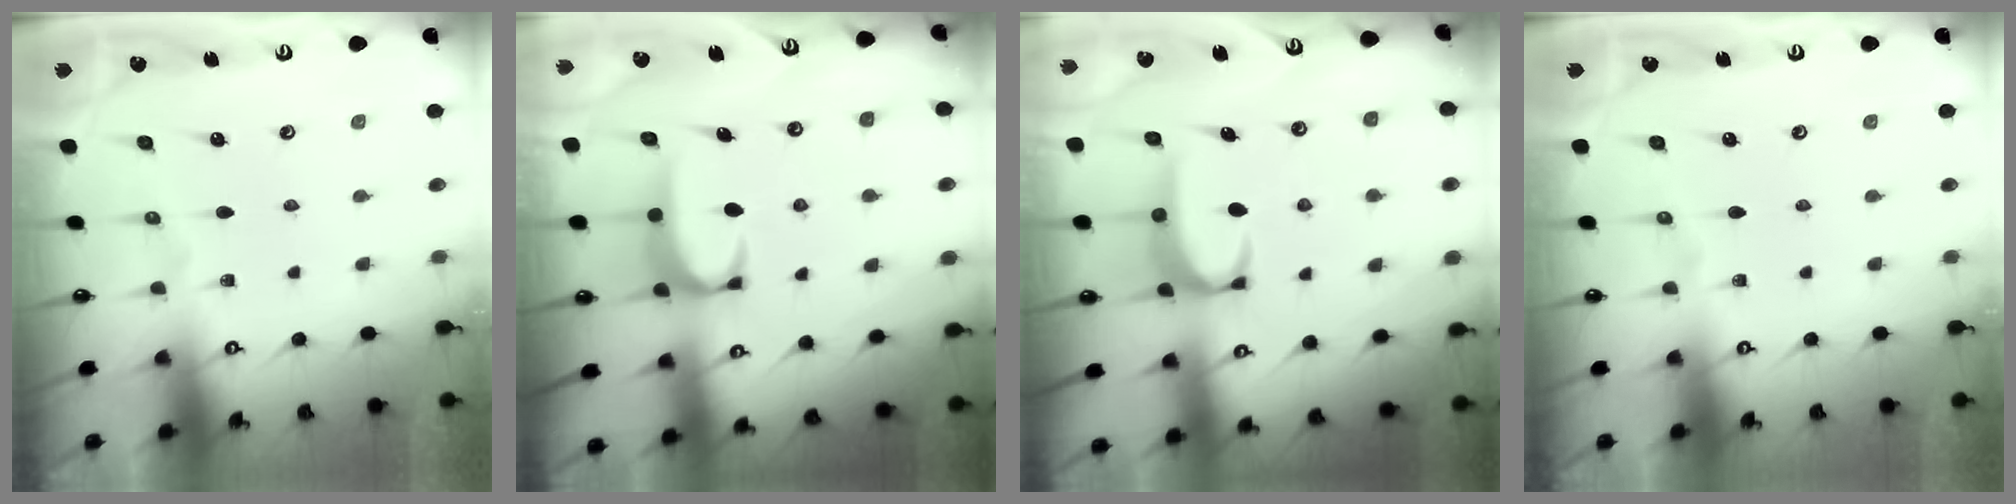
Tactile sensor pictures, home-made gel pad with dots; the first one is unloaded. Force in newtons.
{"total": 2.0, "press": 1.9, "slide": 0.6}
{"total": 2.7, "press": 2.7, "slide": 0.5}
{"total": 0.0}